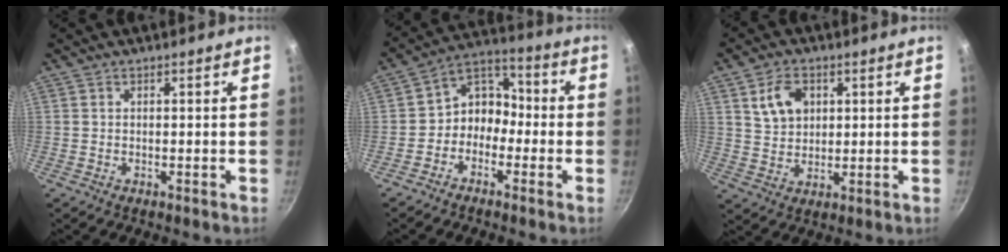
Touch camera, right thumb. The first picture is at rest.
{"total": 8.0, "force": [-2.5, 6.5, 3.9], "torque": [-0.024, 0.052, -0.066]}
{"total": 7.6, "force": [2.7, 5.4, 4.5], "torque": [-0.064, -0.006, 0.052]}